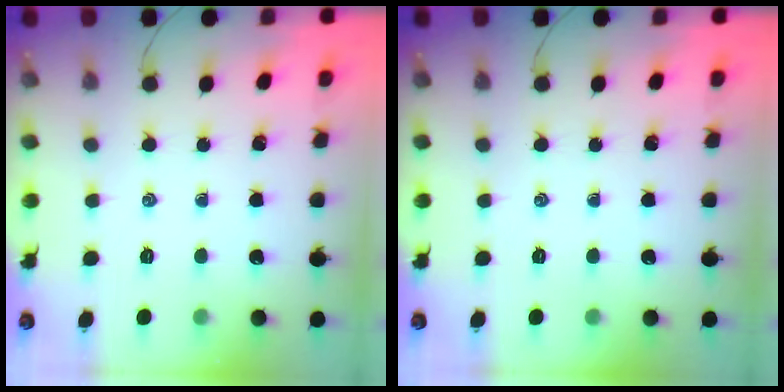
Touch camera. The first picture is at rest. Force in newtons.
{"total": 0.0}